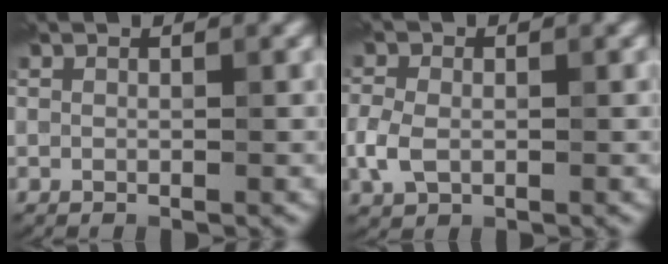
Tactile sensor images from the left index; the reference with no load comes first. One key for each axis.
{"total": 2.8, "fx": -0.6, "fy": 2.1, "fz": 1.9, "tx": -0.045, "ty": -0.002, "tz": -0.015}